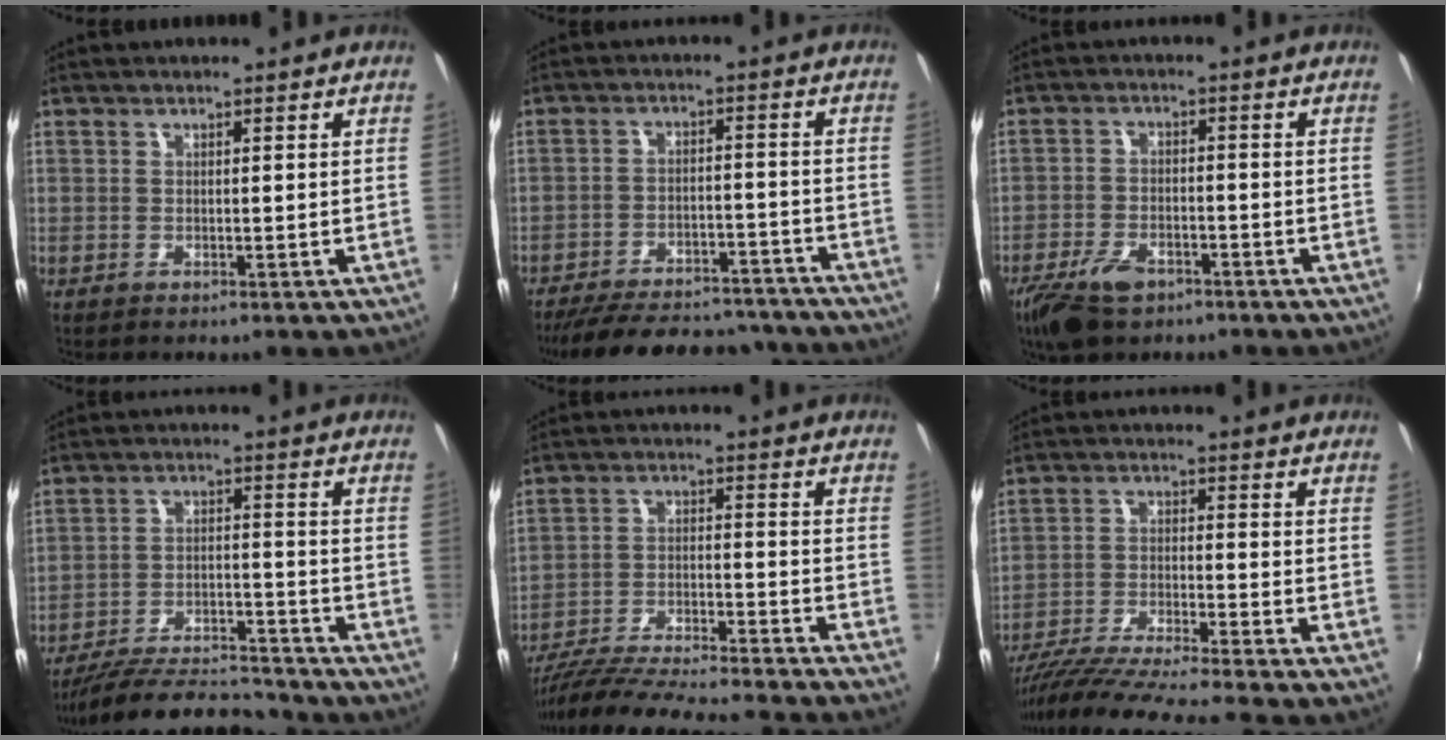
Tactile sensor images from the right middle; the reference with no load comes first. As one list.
[{"total": 23.6, "force": [-20.5, 7.4, 9.2], "torque": [-0.186, 0.012, -0.266]}, {"total": 9.0, "force": [-6.0, 4.5, 4.9], "torque": [-0.126, -0.013, -0.109]}, {"total": 17.1, "force": [-15.5, 3.7, 6.3], "torque": [-0.133, -0.006, -0.233]}, {"total": 23.9, "force": [-21.4, -0.5, 10.8], "torque": [-0.191, -0.051, -0.331]}, {"total": 16.9, "force": [-14.7, -1.7, 8.3], "torque": [-0.160, -0.045, -0.249]}]